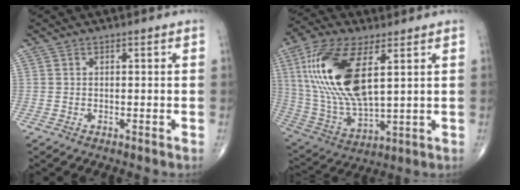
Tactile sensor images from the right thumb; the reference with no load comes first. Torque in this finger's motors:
{"motor_torque": [-0.06, 3.86, 1.97, 0.80, 0.56]}